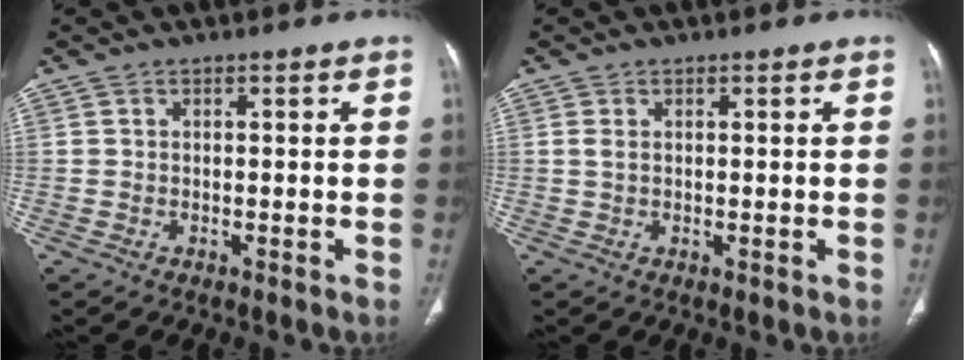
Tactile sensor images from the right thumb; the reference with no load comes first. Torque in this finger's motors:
{"motor_torque": [0.12, 0.78, -0.29, 0.17, 0.00]}